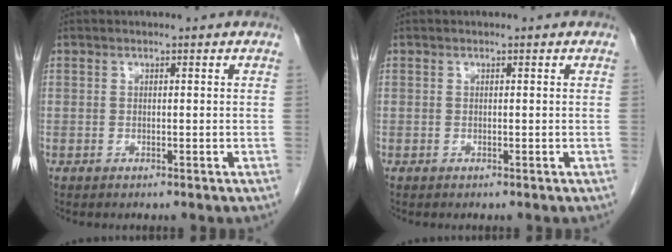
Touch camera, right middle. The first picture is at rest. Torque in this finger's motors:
{"motor_torque": [-0.02, 0.02, 0.00, 0.00]}